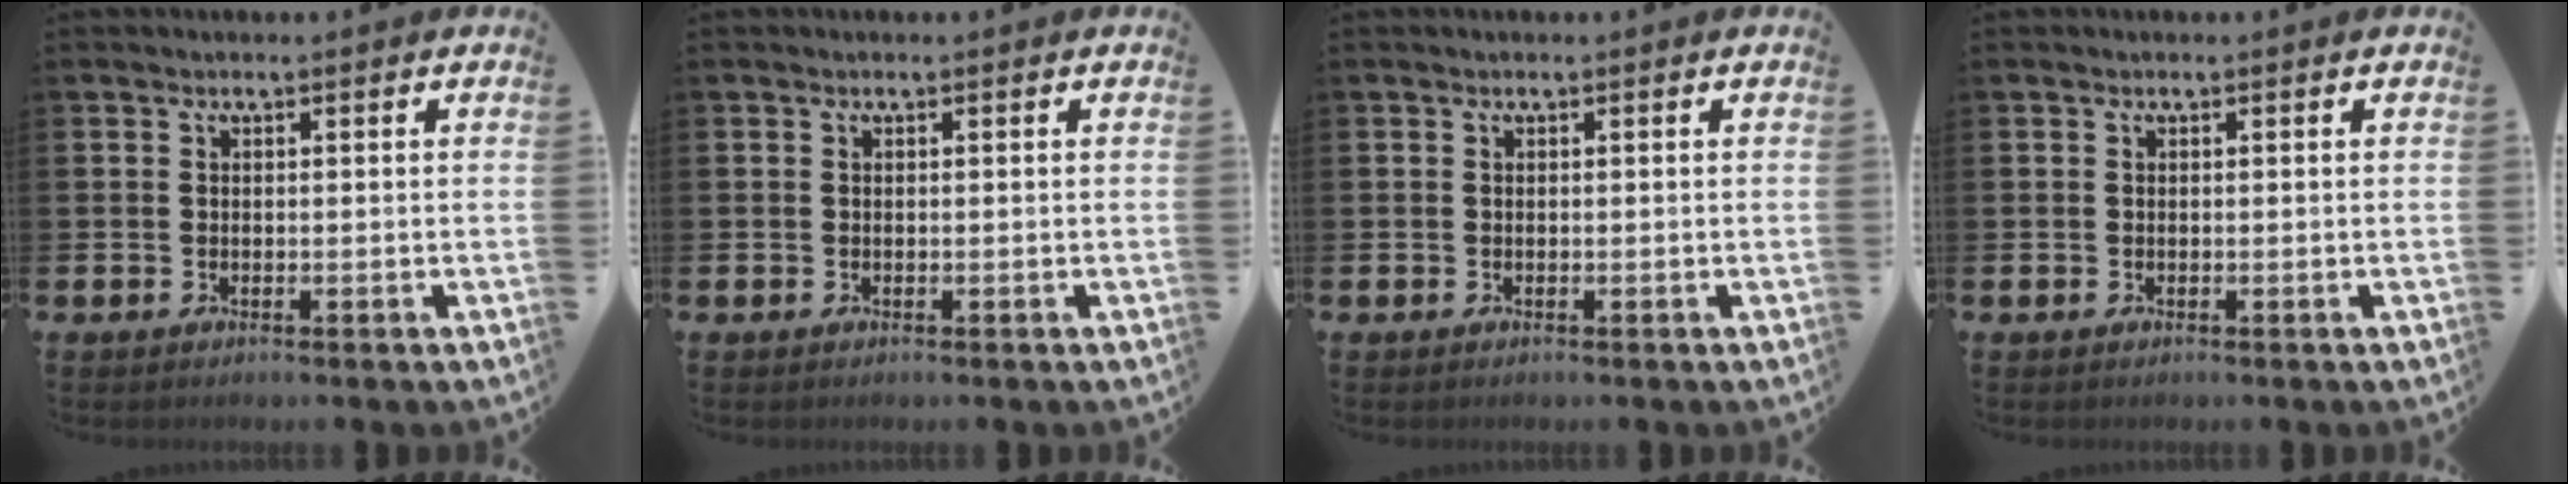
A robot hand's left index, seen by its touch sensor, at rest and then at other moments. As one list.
[{"total": 0.0}, {"total": 0.0}, {"total": 0.0}]